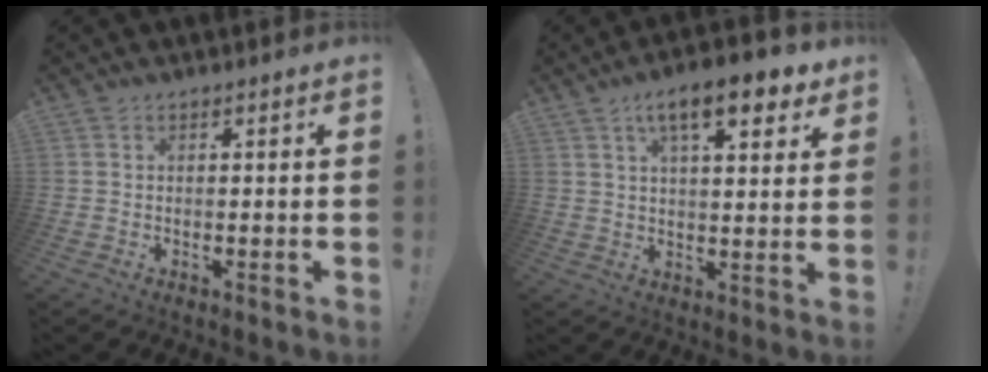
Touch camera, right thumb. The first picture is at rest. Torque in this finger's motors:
{"motor_torque": [0.10, 0.31, 0.60, 0.04, 0.12]}